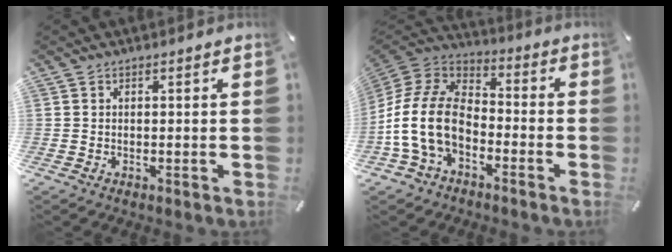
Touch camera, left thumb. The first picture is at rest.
{"total": 14.9, "force": [-5.7, 9.8, 9.6], "torque": [-0.221, 0.028, -0.108]}